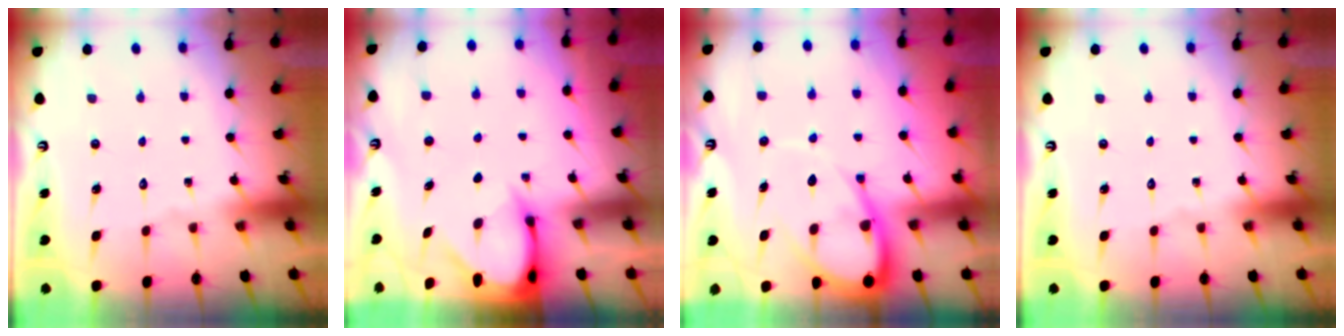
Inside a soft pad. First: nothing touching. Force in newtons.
{"total": 3.3, "press": 3.3, "slide": 0.3}
{"total": 10.7, "press": 10.7, "slide": 1.1}
{"total": 0.0}